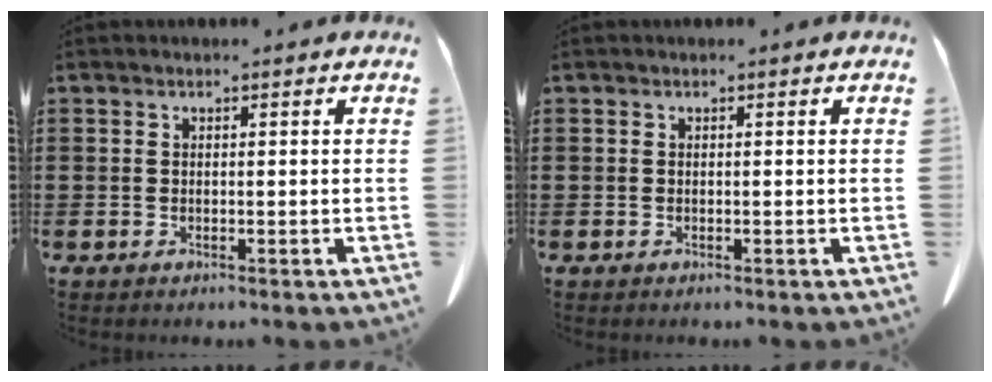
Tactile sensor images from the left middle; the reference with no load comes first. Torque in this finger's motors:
{"motor_torque": [-0.36, -0.36, 0.02, 0.01]}